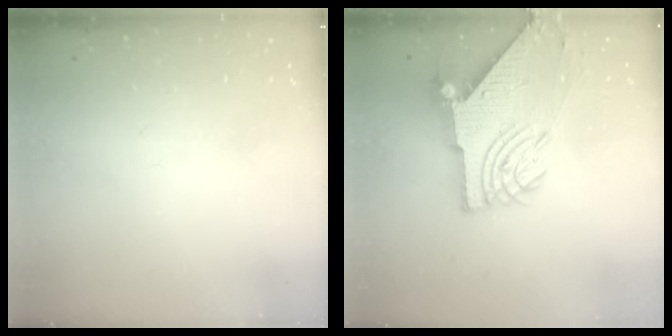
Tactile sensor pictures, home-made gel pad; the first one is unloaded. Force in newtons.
{"total": 9.4, "press": 9.4, "slide": 1.1}